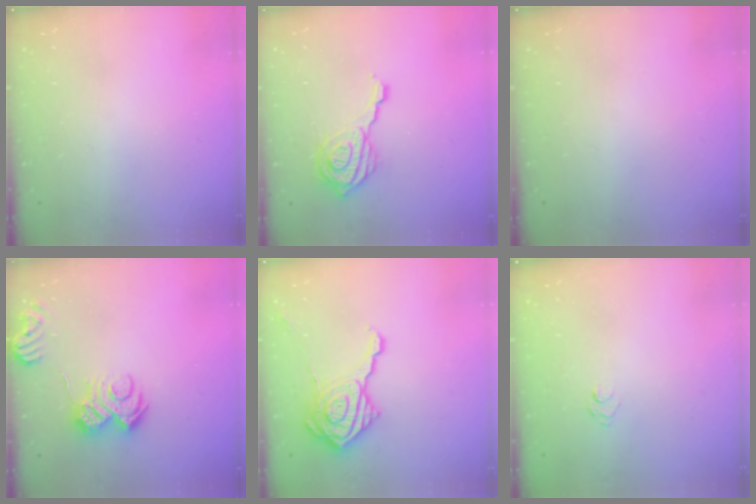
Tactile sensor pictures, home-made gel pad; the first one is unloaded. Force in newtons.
{"total": 14.4, "press": 14.3, "slide": 1.9}
{"total": 0.0}
{"total": 8.5, "press": 8.5, "slide": 0.7}
{"total": 20.0, "press": 19.9, "slide": 0.8}
{"total": 5.8, "press": 5.7, "slide": 1.1}